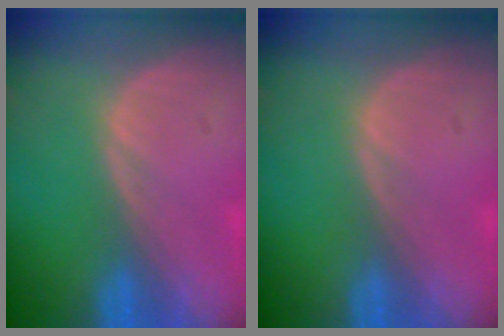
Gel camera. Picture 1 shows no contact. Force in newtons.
{"total": 0.0}